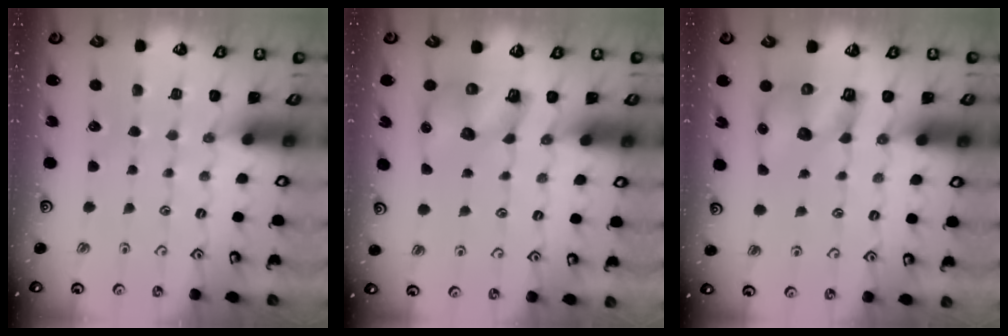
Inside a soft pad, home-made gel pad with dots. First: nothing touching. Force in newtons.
{"total": 7.8, "press": 7.7, "slide": 1.0}
{"total": 7.8, "press": 7.7, "slide": 1.0}